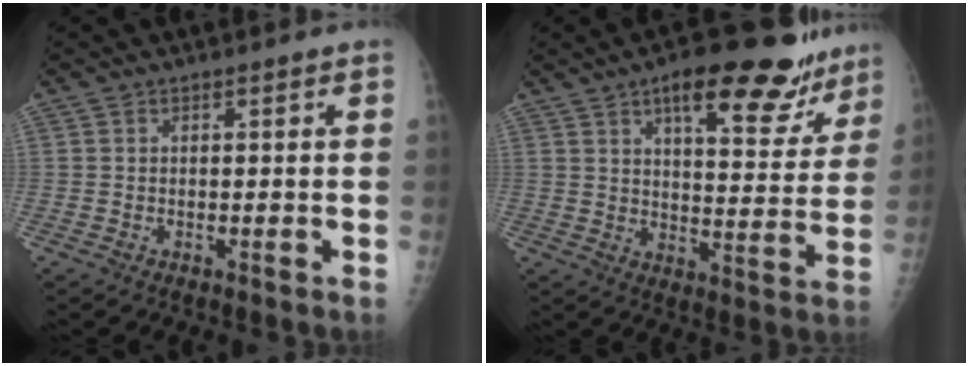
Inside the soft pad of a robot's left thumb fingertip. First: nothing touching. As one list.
[{"total": 18.5, "force": [12.1, 7.1, 12.1], "torque": [-0.114, -0.044, 0.166]}]